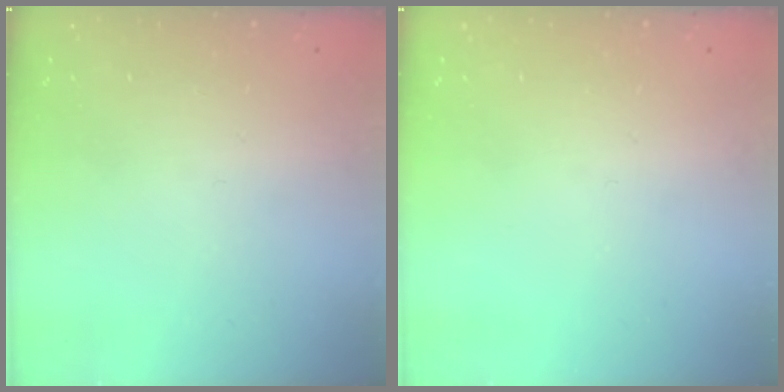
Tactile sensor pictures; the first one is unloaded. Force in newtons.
{"total": 0.0}